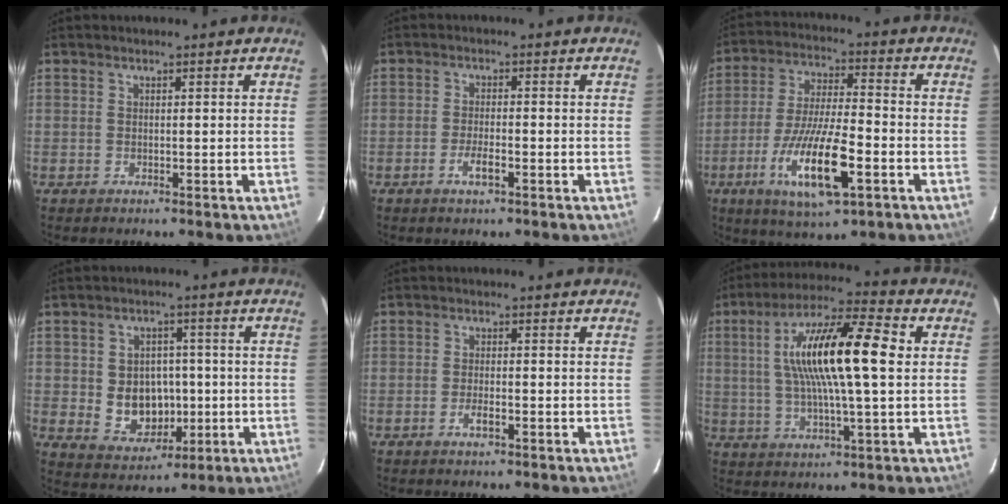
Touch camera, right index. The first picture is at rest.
{"total": 3.2, "force": [-1.8, 0.6, 2.6], "torque": [-0.058, -0.001, -0.034]}
{"total": 15.8, "force": [-6.5, 3.6, 13.9], "torque": [-0.285, -0.023, -0.117]}
{"total": 9.1, "force": [-0.9, 7.6, 4.9], "torque": [-0.107, 0.005, 0.006]}
{"total": 2.2, "force": [-1.3, 0.4, 1.7], "torque": [-0.041, 0.000, -0.025]}
{"total": 16.8, "force": [2.8, 2.5, 16.4], "torque": [-0.304, 0.017, 0.045]}